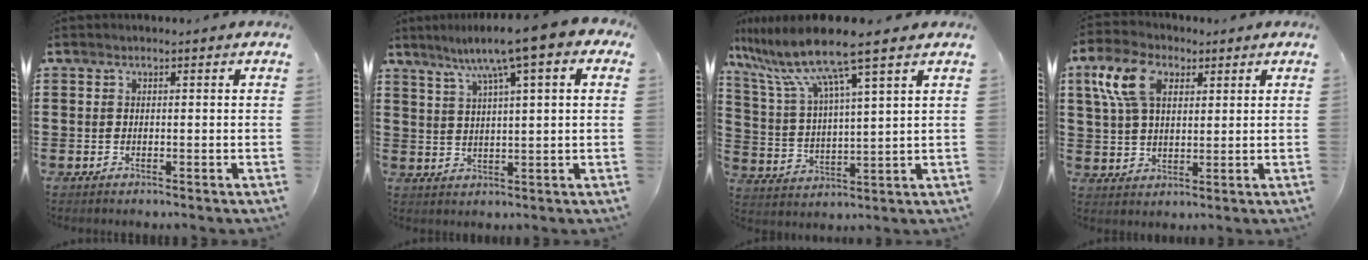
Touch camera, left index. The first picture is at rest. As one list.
[{"total": 7.7, "force": [4.9, 0.4, 6.0], "torque": [-0.132, -0.009, 0.080]}, {"total": 10.6, "force": [8.2, 0.1, 6.7], "torque": [-0.159, -0.042, 0.134]}, {"total": 9.7, "force": [4.3, 5.7, 6.5], "torque": [-0.152, 0.020, 0.079]}]